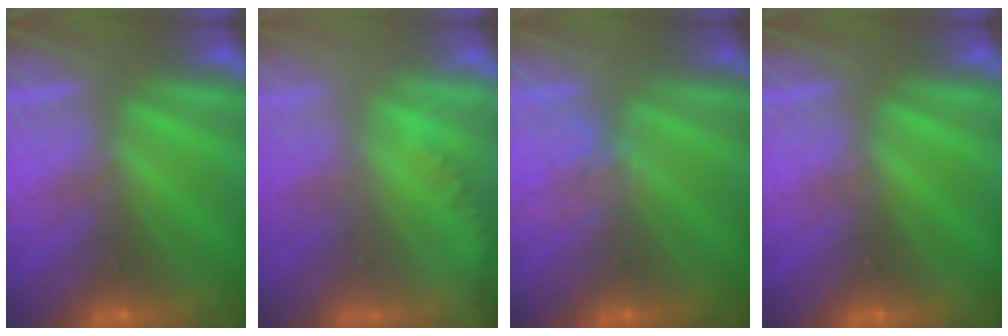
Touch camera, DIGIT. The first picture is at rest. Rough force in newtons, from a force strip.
{"total": 1.2}
{"total": 2.3}
{"total": 0.0}